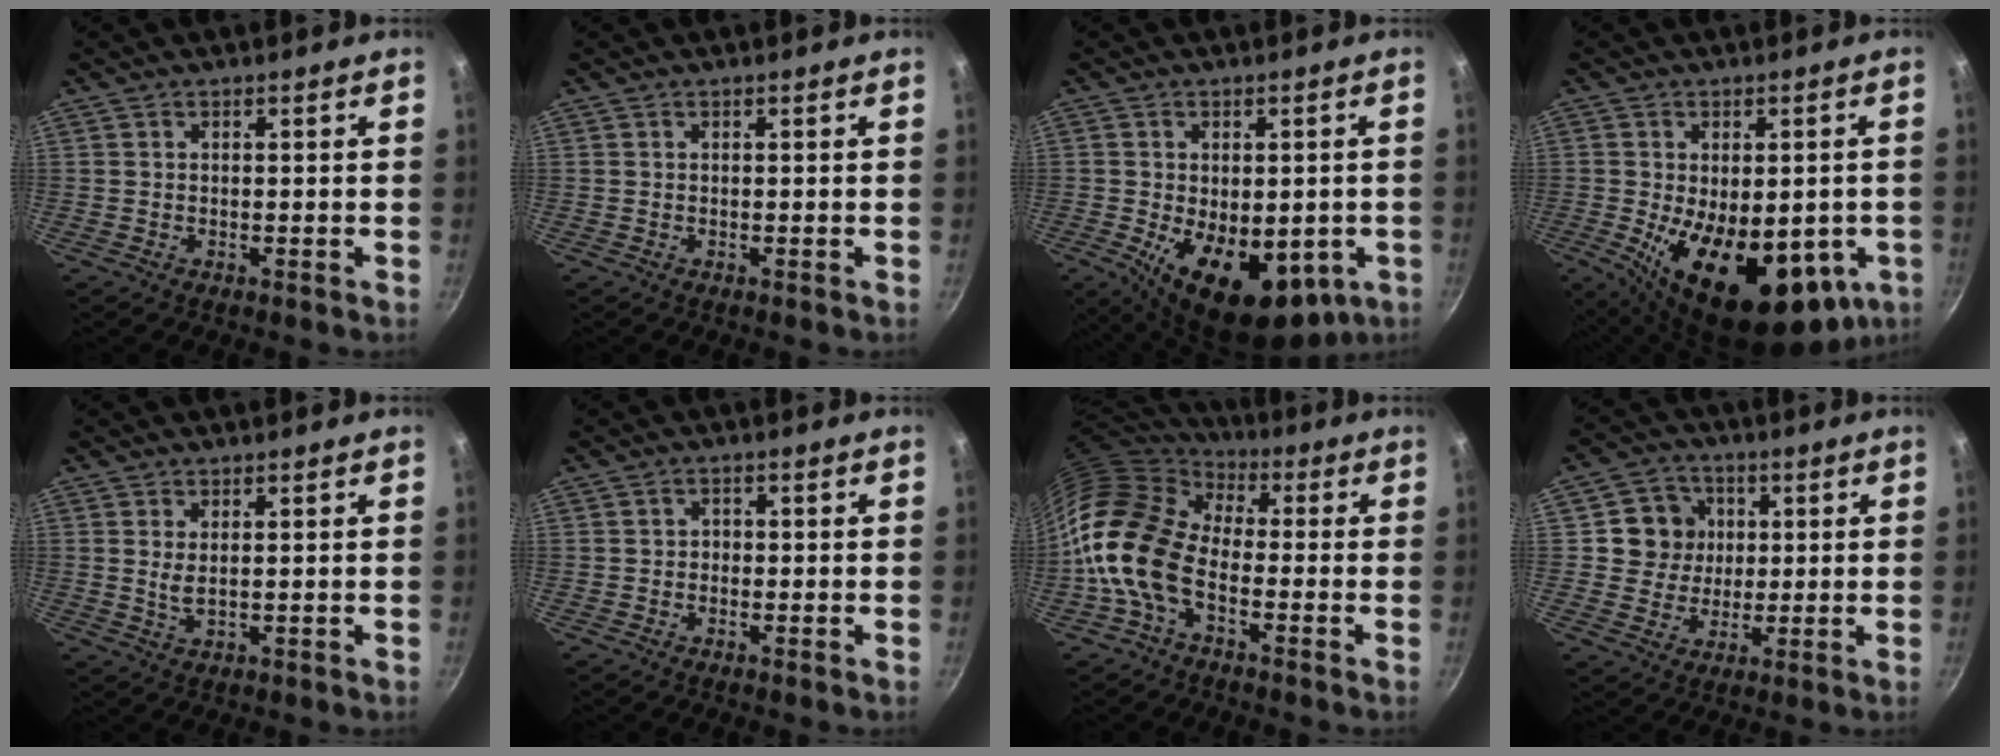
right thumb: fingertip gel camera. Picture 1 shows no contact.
{"total": 0.0}
{"total": 17.3, "force": [-4.9, 9.5, 13.6], "torque": [-0.171, -0.017, -0.050]}
{"total": 21.9, "force": [-5.6, 11.1, 18.0], "torque": [-0.231, -0.018, -0.058]}
{"total": 2.4, "force": [0.6, 1.0, 2.2], "torque": [-0.042, -0.008, 0.014]}
{"total": 1.2, "force": [-0.5, 1.1, 0.4], "torque": [-0.001, 0.002, -0.011]}
{"total": 15.8, "force": [-4.1, 9.9, 11.7], "torque": [-0.204, 0.037, -0.100]}
{"total": 8.5, "force": [1.6, 8.0, 2.4], "torque": [-0.004, 0.004, 0.022]}